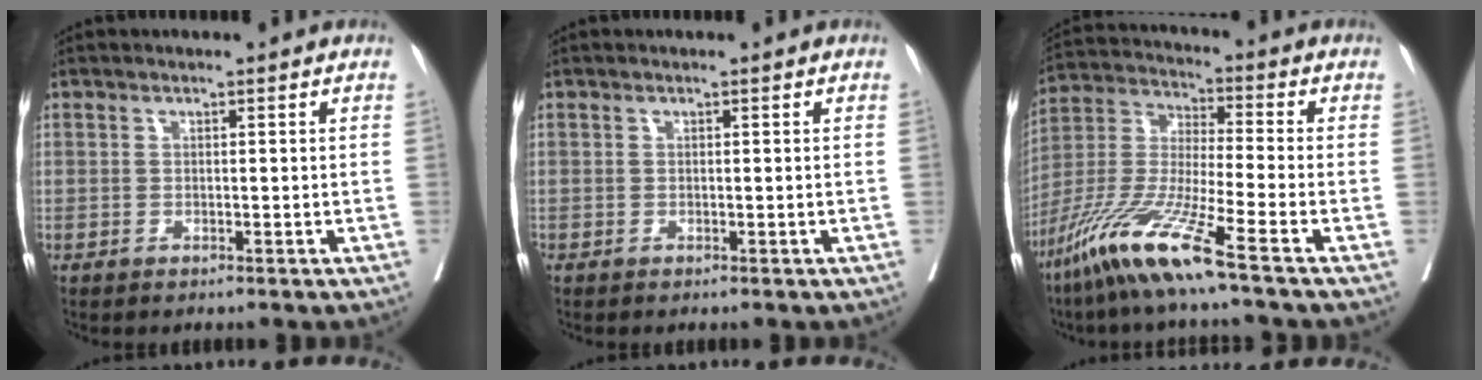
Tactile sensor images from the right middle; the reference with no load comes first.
{"total": 0.0}
{"total": 13.7, "force": [-8.6, -0.7, 10.6], "torque": [-0.228, -0.037, -0.172]}